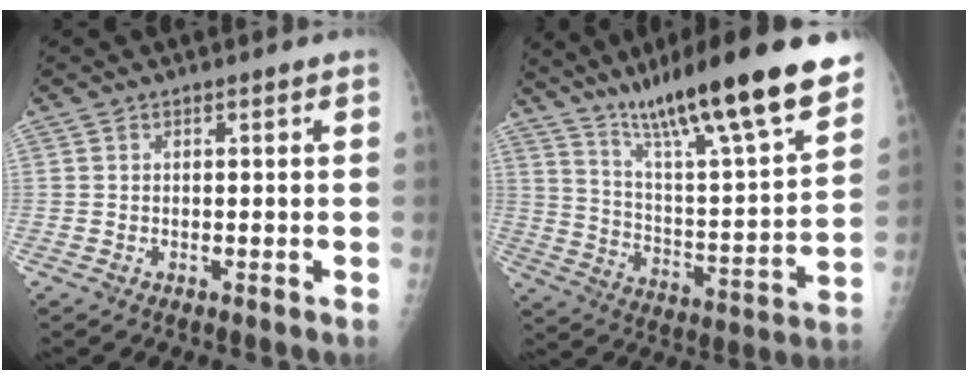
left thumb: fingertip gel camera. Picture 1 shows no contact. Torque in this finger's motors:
{"motor_torque": [1.41, 1.41, 1.47, -1.31, 0.15]}